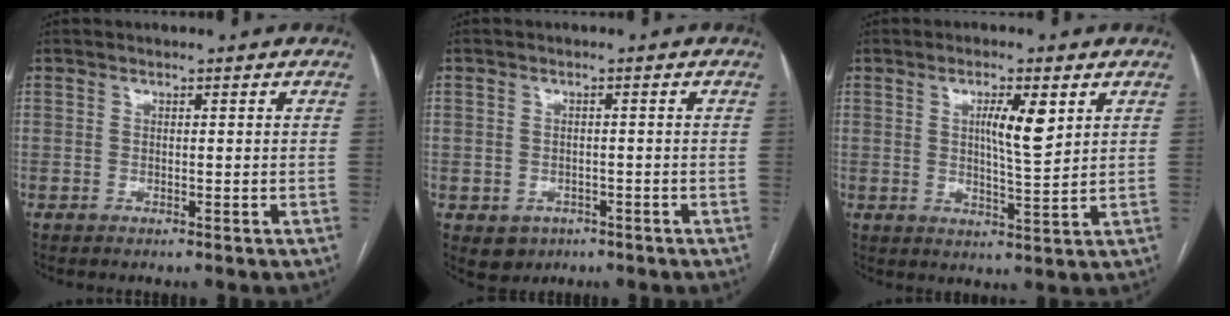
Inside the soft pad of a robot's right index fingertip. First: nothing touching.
{"total": 3.9, "force": [-1.7, 3.5, 0.8], "torque": [-0.007, 0.006, -0.015]}
{"total": 6.0, "force": [2.2, 0.7, 5.5], "torque": [-0.095, -0.002, 0.038]}